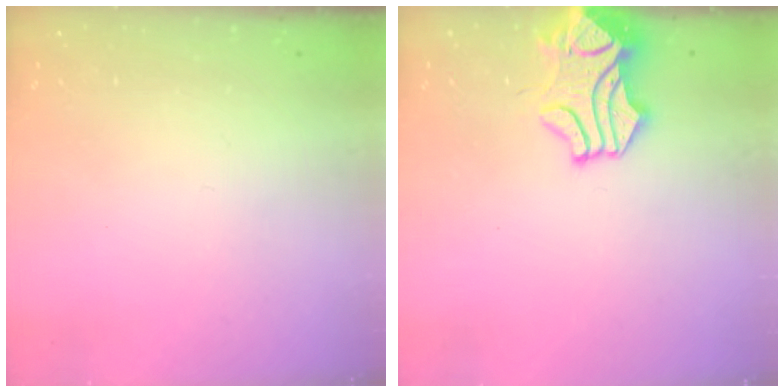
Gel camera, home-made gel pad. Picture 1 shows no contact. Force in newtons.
{"total": 2.3, "press": 1.8, "slide": 1.4}